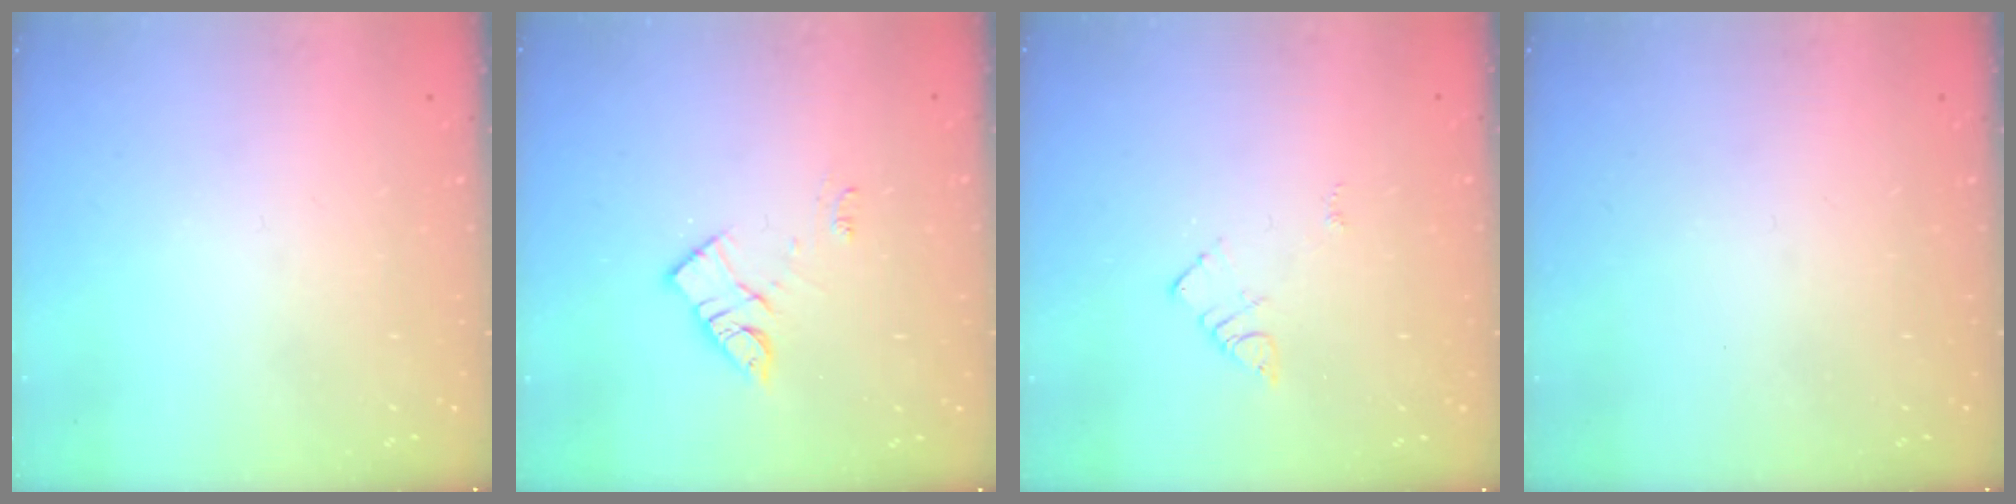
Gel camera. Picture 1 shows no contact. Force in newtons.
{"total": 10.2, "press": 10.2, "slide": 0.5}
{"total": 3.9, "press": 3.8, "slide": 0.5}
{"total": 0.0}